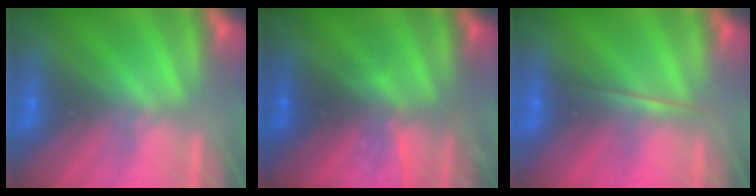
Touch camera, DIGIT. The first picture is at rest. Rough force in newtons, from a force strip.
{"total": 3.3}
{"total": 1.7}